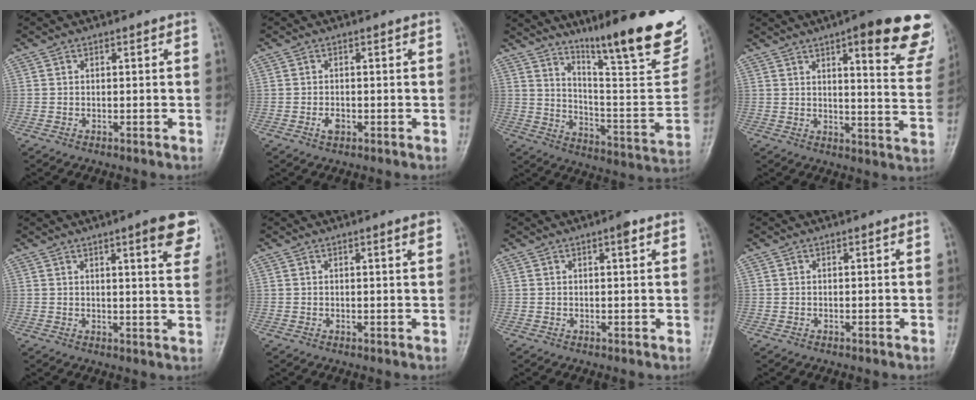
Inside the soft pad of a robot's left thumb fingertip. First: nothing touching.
{"total": 1.7, "force": [-0.6, 1.0, 1.2], "torque": [-0.021, 0.001, -0.011]}
{"total": 26.2, "force": [18.4, 4.1, 18.1], "torque": [-0.239, -0.102, 0.272]}
{"total": 19.9, "force": [11.6, 4.8, 15.5], "torque": [-0.163, -0.042, 0.133]}
{"total": 8.5, "force": [4.7, 1.4, 7.0], "torque": [-0.075, -0.018, 0.056]}
{"total": 1.9, "force": [1.0, 0.0, 1.6], "torque": [-0.024, -0.004, 0.013]}
{"total": 1.9, "force": [1.0, 0.4, 1.5], "torque": [-0.023, -0.002, 0.013]}
{"total": 0.0}